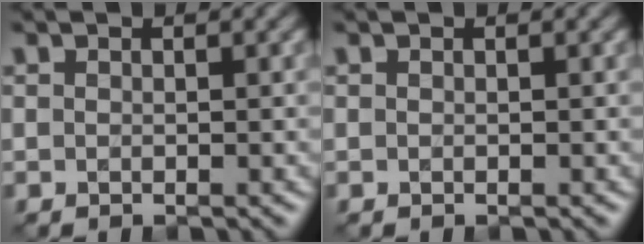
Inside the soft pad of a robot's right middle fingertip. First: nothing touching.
{"total": 0.0}